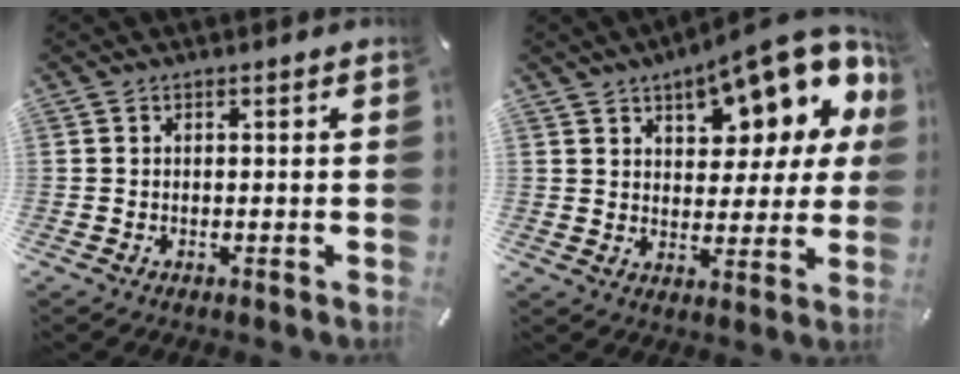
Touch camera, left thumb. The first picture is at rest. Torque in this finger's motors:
{"motor_torque": [1.03, 1.04, 1.90, -0.87, 0.45]}